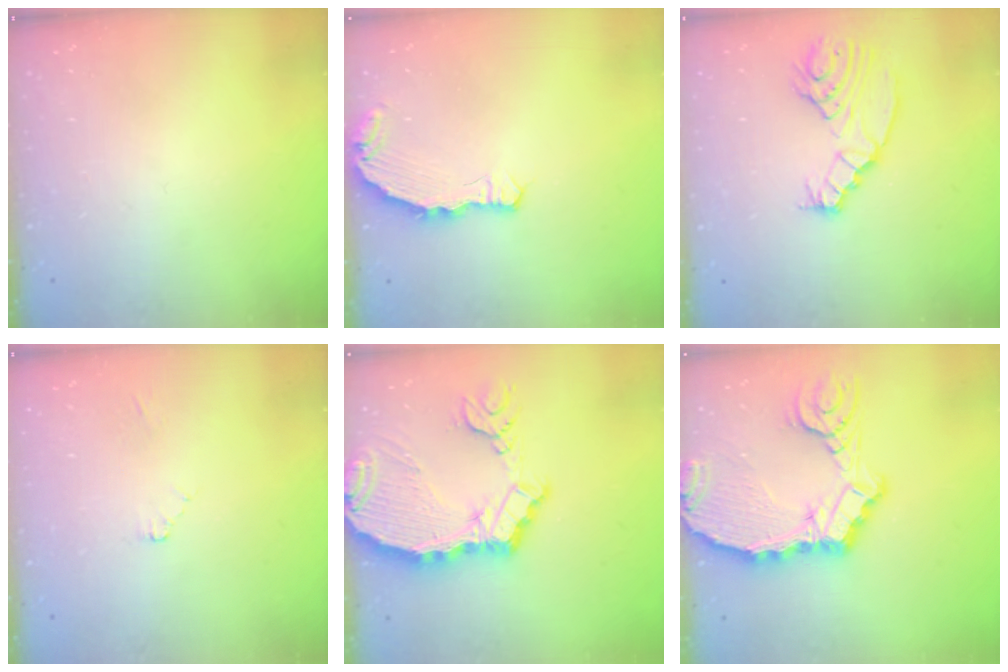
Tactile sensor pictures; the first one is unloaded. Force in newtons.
{"total": 7.3, "press": 5.5, "slide": 4.7}
{"total": 8.5, "press": 8.4, "slide": 0.6}
{"total": 2.4, "press": 2.4, "slide": 0.4}
{"total": 14.1, "press": 13.9, "slide": 1.7}
{"total": 13.6, "press": 13.6, "slide": 1.5}